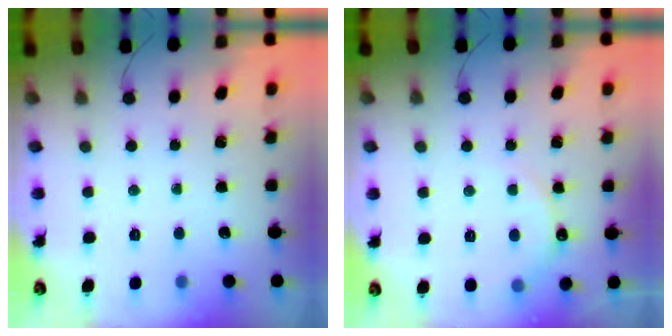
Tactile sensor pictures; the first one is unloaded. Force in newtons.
{"total": 6.9, "press": 6.8, "slide": 1.4}